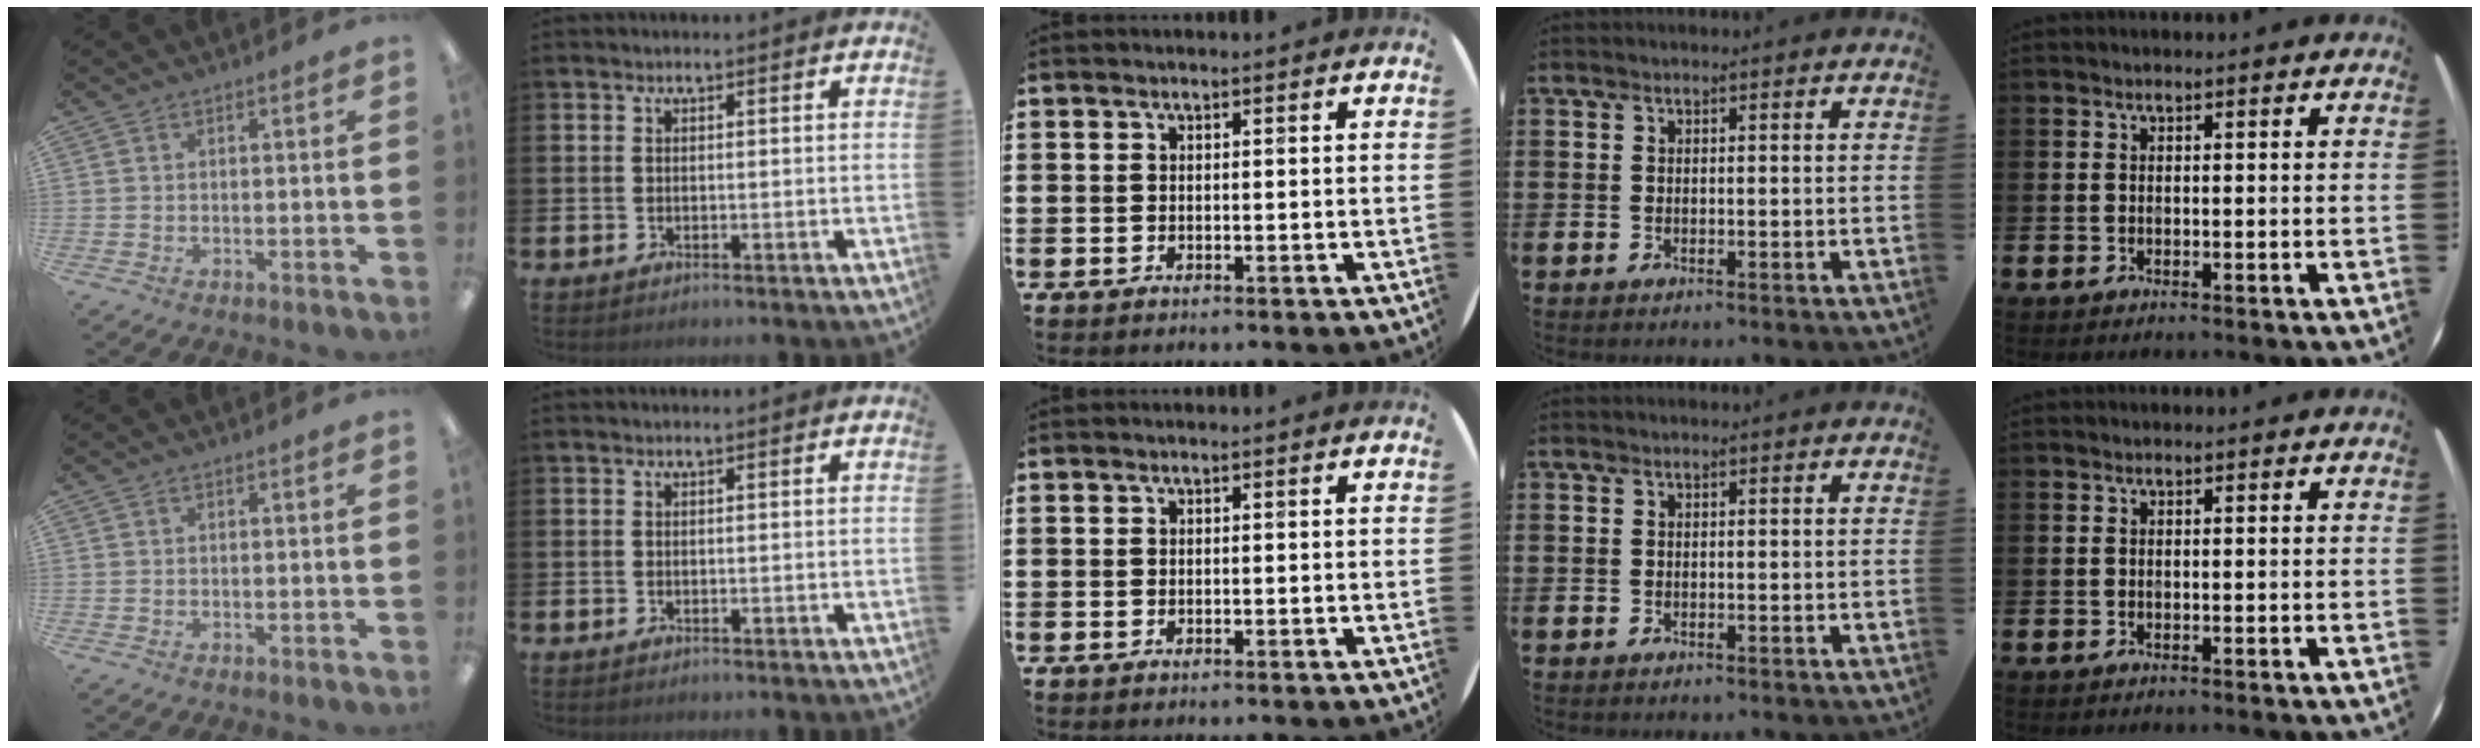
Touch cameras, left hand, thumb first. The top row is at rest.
{}